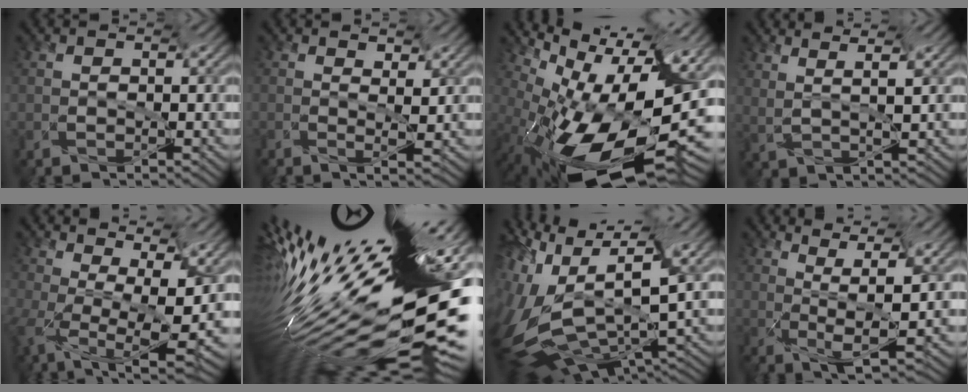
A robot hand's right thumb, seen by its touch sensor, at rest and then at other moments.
{"total": 1.9, "force": [0.9, 0.5, 1.6], "torque": [-0.036, -0.007, 0.005]}
{"total": 13.8, "force": [-4.0, 4.3, 12.5], "torque": [-0.196, -0.010, -0.066]}
{"total": 5.5, "force": [4.8, 0.6, 2.6], "torque": [-0.057, 0.000, 0.083]}
{"total": 11.1, "force": [-1.2, 6.0, 9.3], "torque": [-0.169, -0.024, 0.007]}
{"total": 15.9, "force": [-0.5, 5.3, 15.0], "torque": [-0.272, -0.006, 0.037]}
{"total": 12.5, "force": [-0.6, 6.1, 10.9], "torque": [-0.238, -0.018, 0.016]}
{"total": 5.4, "force": [2.9, 0.2, 4.6], "torque": [-0.083, 0.007, 0.051]}